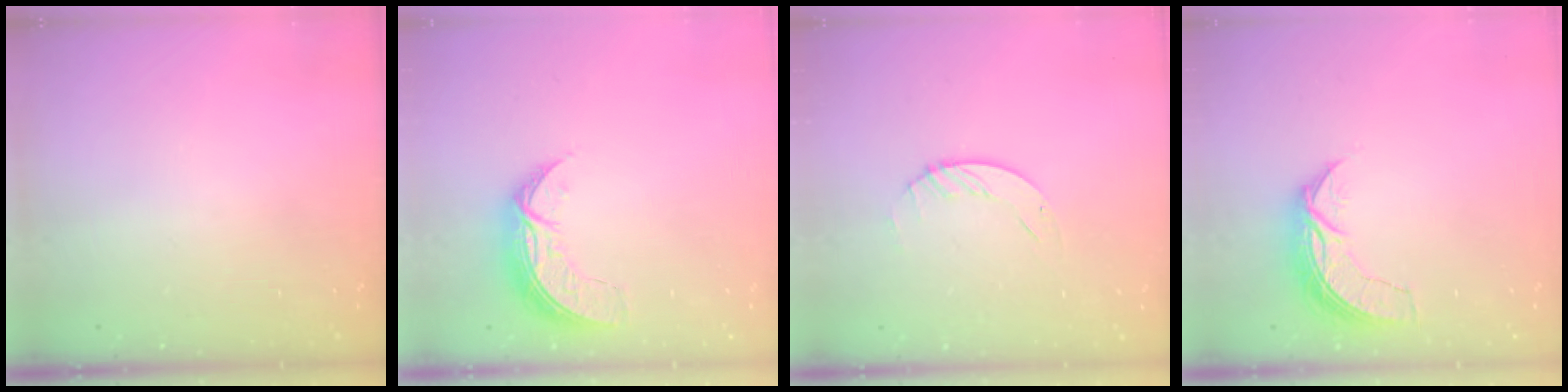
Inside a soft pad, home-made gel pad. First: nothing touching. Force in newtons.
{"total": 7.8, "press": 7.8, "slide": 0.7}
{"total": 1.9, "press": 1.9, "slide": 0.2}
{"total": 7.4, "press": 7.3, "slide": 0.5}